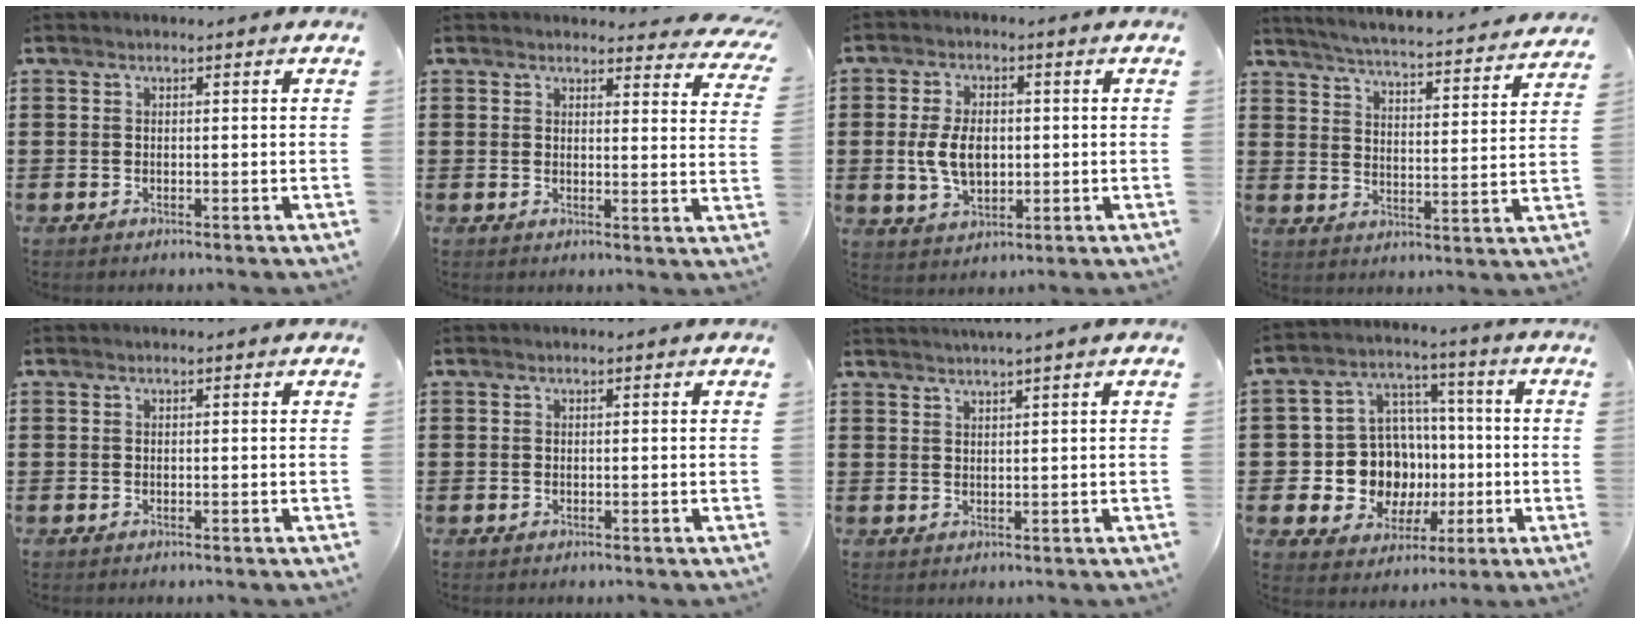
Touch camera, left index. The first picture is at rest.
{"total": 3.5, "force": [3.3, 0.4, 0.8], "torque": [-0.013, -0.016, 0.059]}
{"total": 6.7, "force": [0.0, 4.2, 5.2], "torque": [-0.108, 0.006, -0.005]}
{"total": 4.3, "force": [4.1, -0.7, 1.0], "torque": [-0.042, -0.039, 0.064]}
{"total": 0.0}
{"total": 0.0}
{"total": 1.7, "force": [1.5, -0.6, 0.6], "torque": [-0.011, -0.001, 0.028]}
{"total": 10.8, "force": [-0.9, 10.2, 3.5], "torque": [-0.106, -0.001, -0.005]}